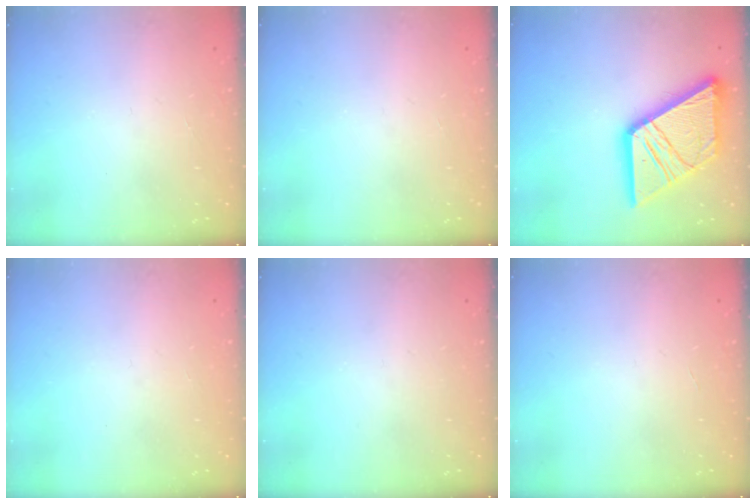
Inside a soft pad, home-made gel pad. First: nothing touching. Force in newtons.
{"total": 0.0}
{"total": 26.1, "press": 25.9, "slide": 3.2}
{"total": 1.5, "press": 1.4, "slide": 0.2}
{"total": 0.0}
{"total": 0.0}